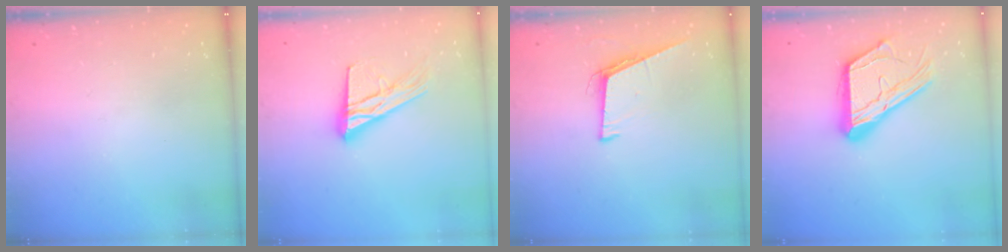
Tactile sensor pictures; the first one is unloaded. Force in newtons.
{"total": 16.0, "press": 15.9, "slide": 1.3}
{"total": 5.7, "press": 5.1, "slide": 2.6}
{"total": 16.7, "press": 16.7, "slide": 1.4}